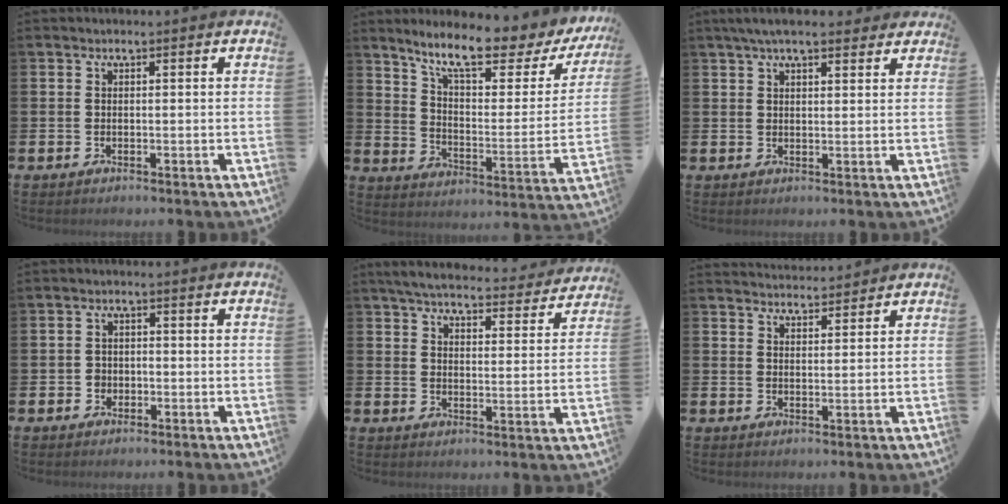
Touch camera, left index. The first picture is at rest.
{"total": 10.3, "force": [8.7, 1.6, 5.3], "torque": [-0.123, -0.061, 0.142]}
{"total": 4.8, "force": [4.1, 1.2, 2.3], "torque": [-0.047, -0.005, 0.073]}
{"total": 1.7, "force": [-0.8, 1.5, 0.2], "torque": [-0.001, 0.001, -0.020]}
{"total": 5.5, "force": [5.2, 0.9, 1.5], "torque": [-0.044, -0.035, 0.089]}
{"total": 3.2, "force": [3.2, 0.4, -0.1], "torque": [0.004, -0.018, 0.056]}